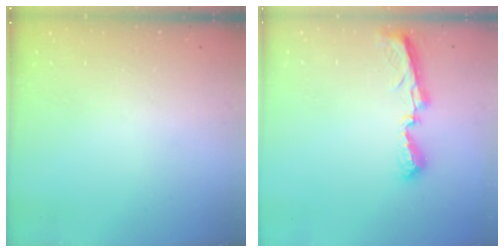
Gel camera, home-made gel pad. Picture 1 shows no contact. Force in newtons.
{"total": 8.9, "press": 8.9, "slide": 0.2}